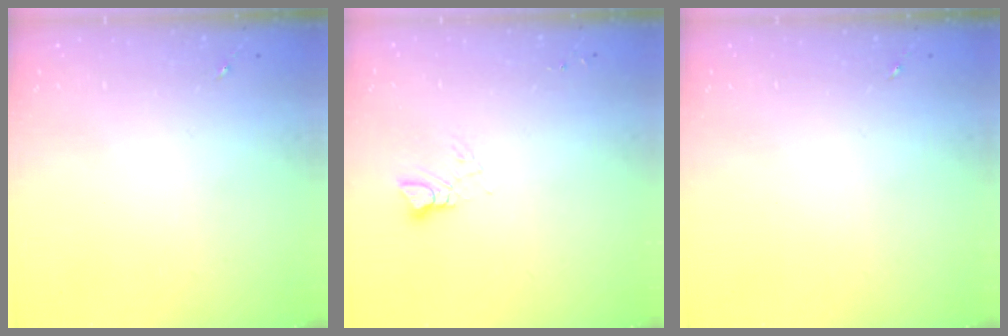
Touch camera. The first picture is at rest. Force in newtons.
{"total": 3.6, "press": 3.6, "slide": 0.1}
{"total": 0.0}